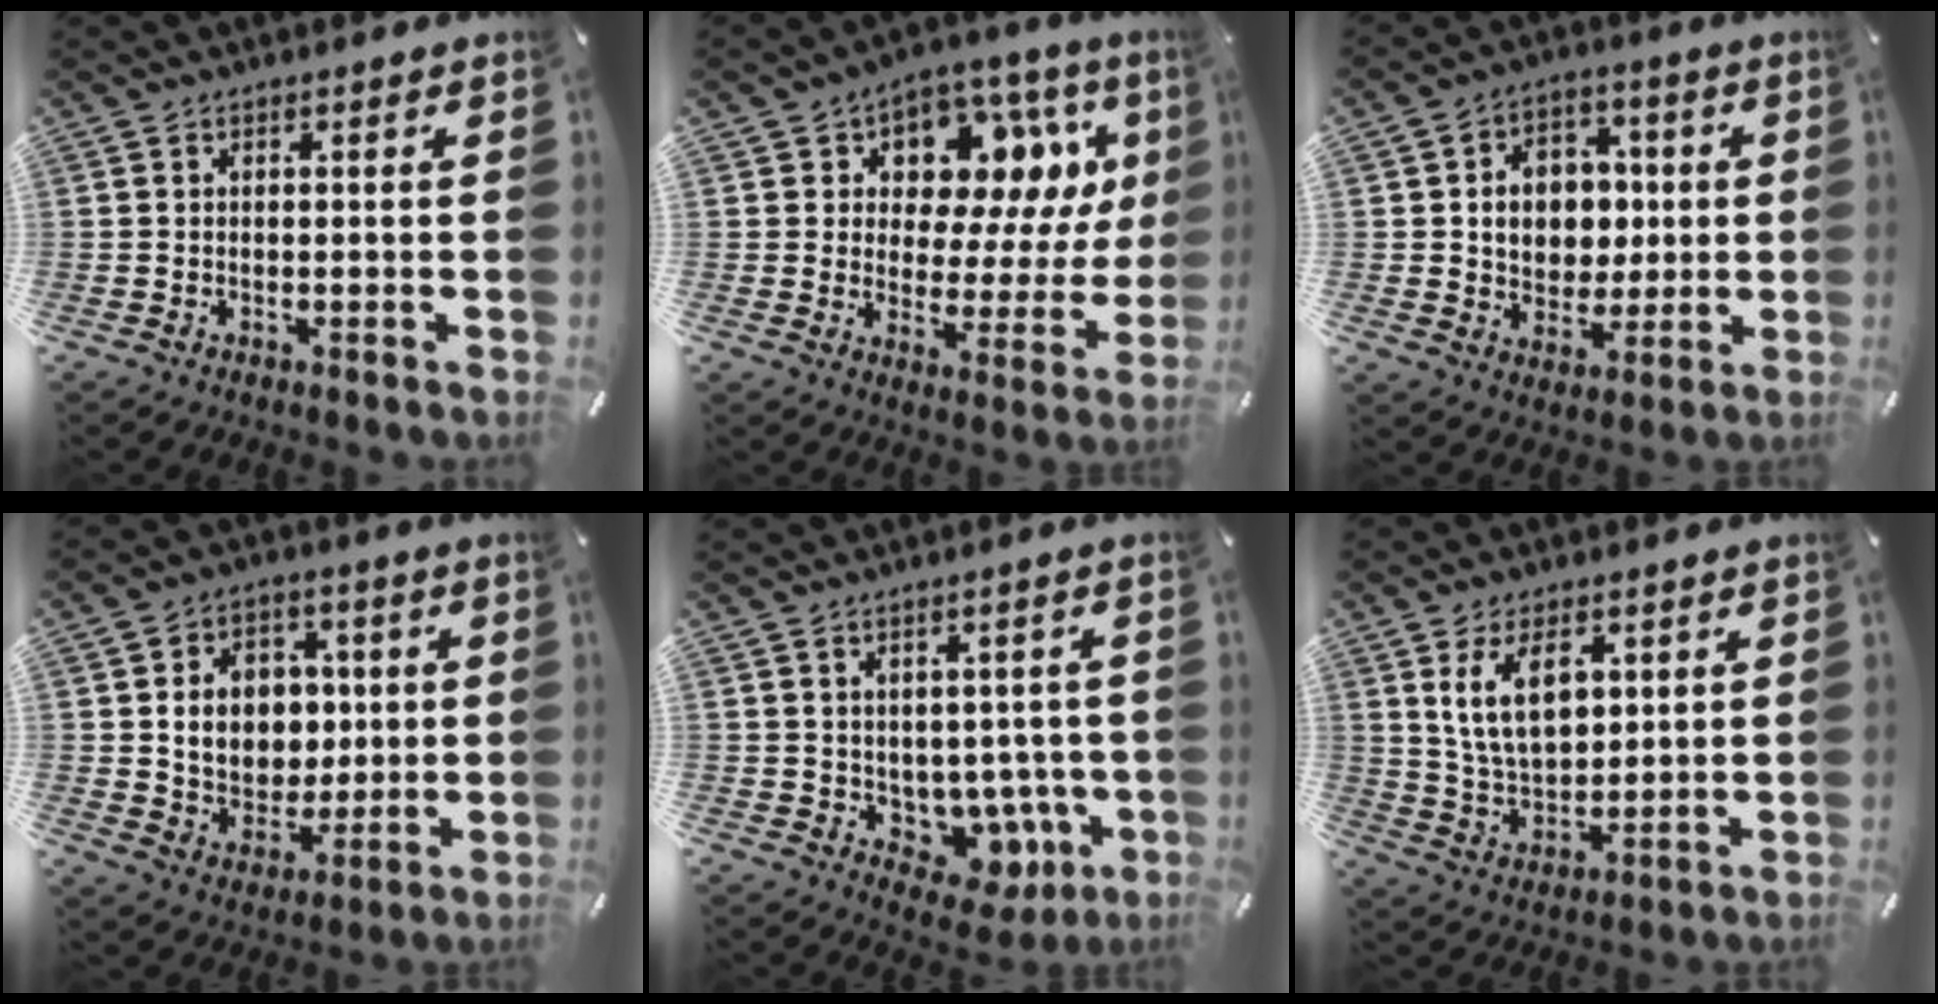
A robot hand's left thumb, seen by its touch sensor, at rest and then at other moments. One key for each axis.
{"total": 11.4, "fx": 5.6, "fy": 7.6, "fz": 6.3, "tx": -0.088, "ty": -0.053, "tz": 0.097}
{"total": 10.2, "fx": 0.5, "fy": 9.0, "fz": 4.8, "tx": -0.070, "ty": 0.011, "tz": 0.014}
{"total": 11.1, "fx": 1.4, "fy": 9.7, "fz": 5.2, "tx": -0.075, "ty": 0.007, "tz": 0.034}
{"total": 7.4, "fx": 0.7, "fy": 6.5, "fz": 3.5, "tx": -0.028, "ty": -0.018, "tz": 0.025}
{"total": 10.9, "fx": 4.4, "fy": 6.6, "fz": 7.6, "tx": -0.150, "ty": -0.005, "tz": 0.077}